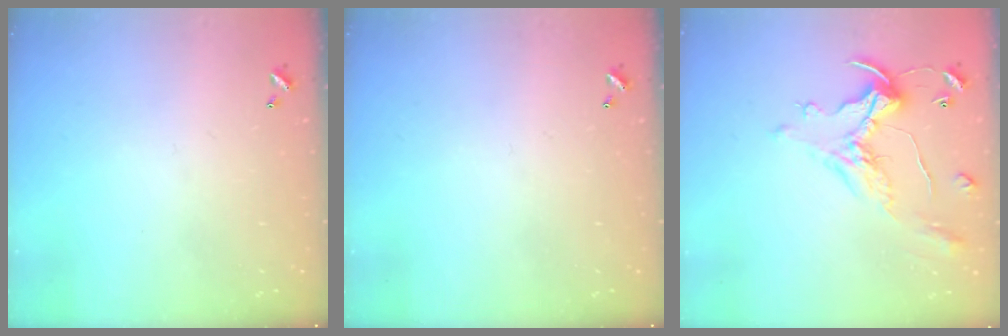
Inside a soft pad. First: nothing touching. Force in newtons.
{"total": 0.0}
{"total": 1.8, "press": 1.5, "slide": 1.1}